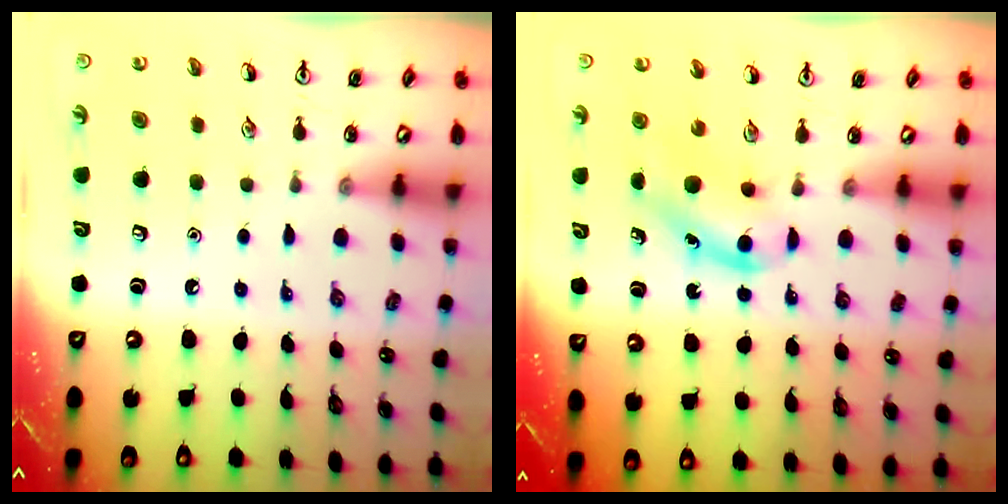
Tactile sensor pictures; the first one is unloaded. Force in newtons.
{"total": 4.5, "press": 4.4, "slide": 1.1}